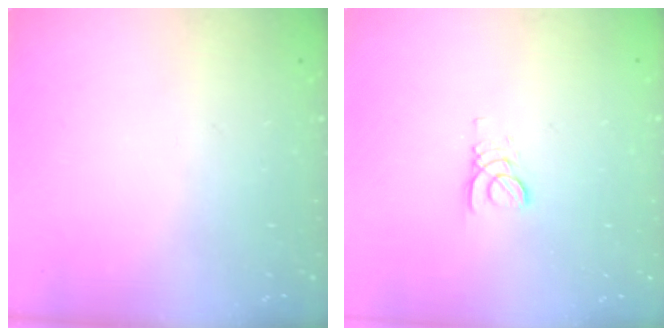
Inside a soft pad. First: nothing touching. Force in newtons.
{"total": 2.2, "press": 2.2, "slide": 0.3}